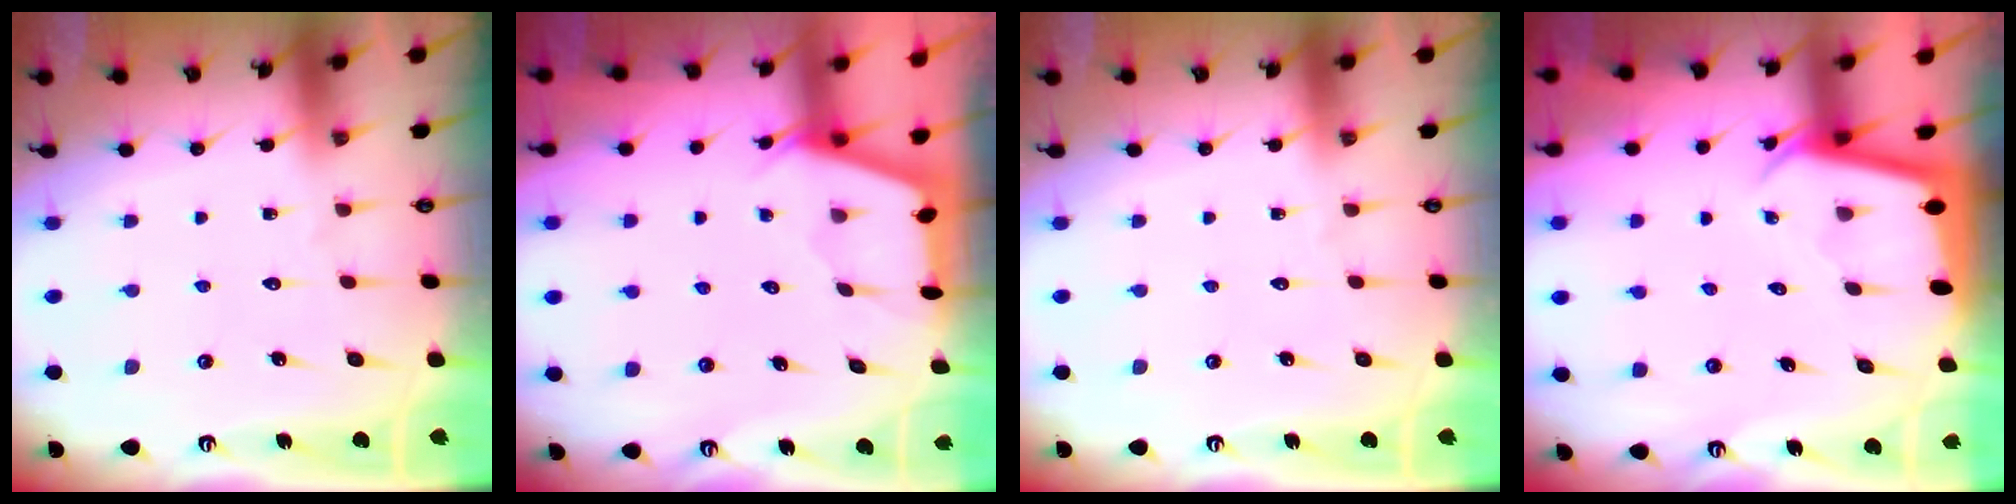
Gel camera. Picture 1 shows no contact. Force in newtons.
{"total": 3.4, "press": 3.4, "slide": 0.0}
{"total": 0.0}
{"total": 2.3, "press": 2.3, "slide": 0.1}